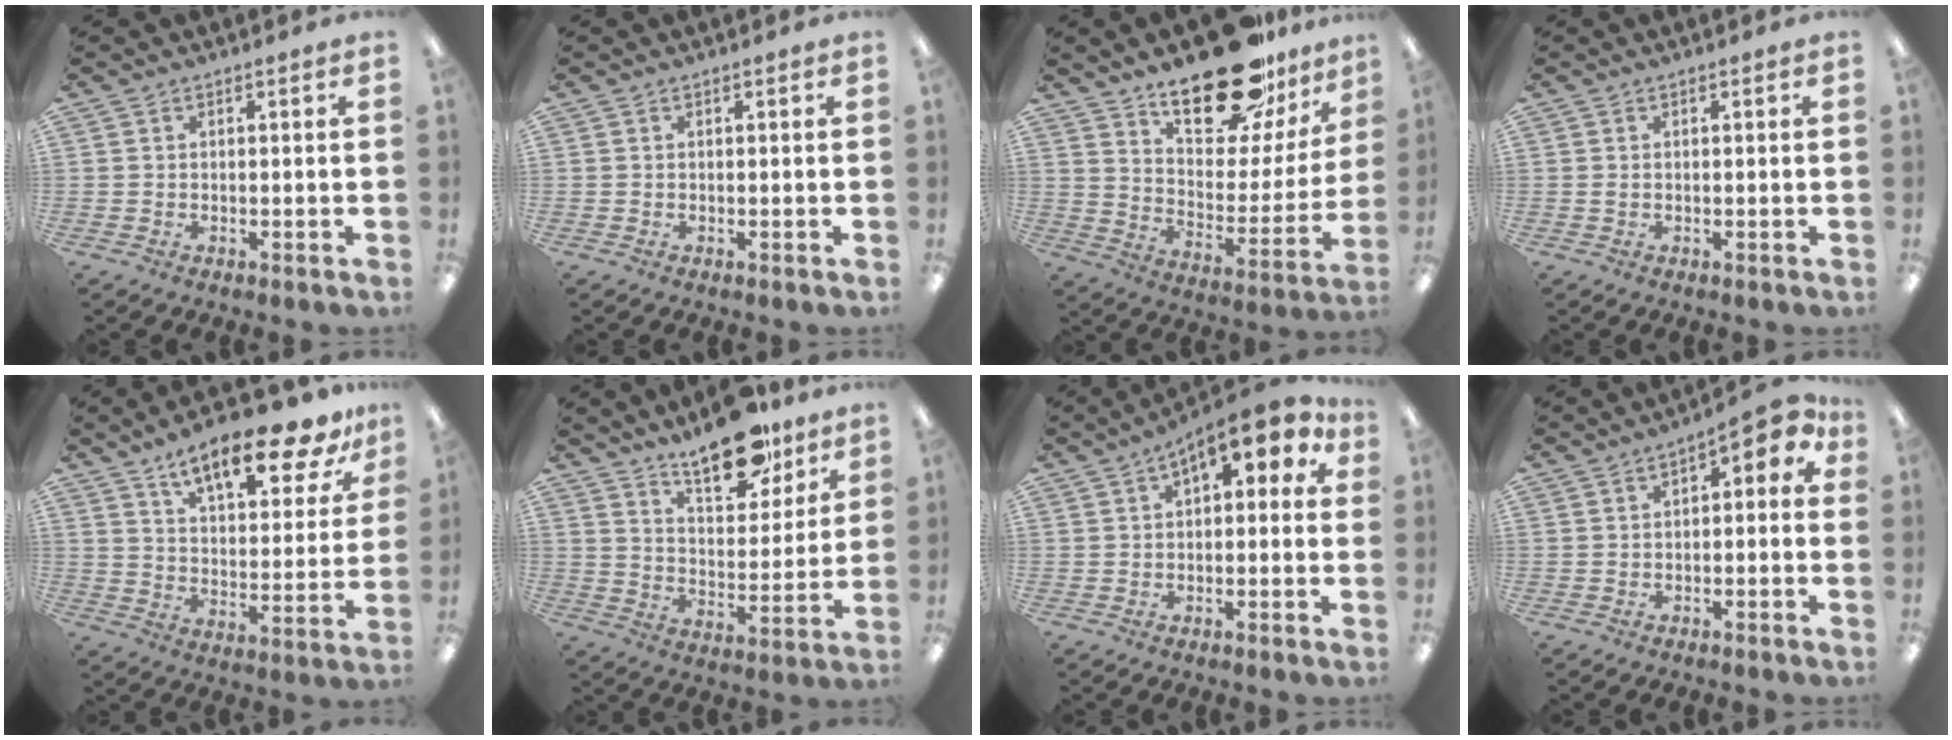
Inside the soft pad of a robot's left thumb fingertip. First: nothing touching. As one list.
[{"total": 0.0}, {"total": 23.9, "force": [18.1, 9.0, 12.8], "torque": [-0.188, -0.114, 0.304]}, {"total": 0.0}, {"total": 16.5, "force": [12.5, 4.9, 9.6], "torque": [-0.142, -0.075, 0.205]}, {"total": 15.2, "force": [12.1, 5.9, 6.9], "torque": [-0.093, -0.077, 0.211]}, {"total": 8.7, "force": [4.5, 3.7, 6.5], "torque": [-0.096, -0.017, 0.075]}, {"total": 5.1, "force": [1.1, 2.7, 4.2], "torque": [-0.057, -0.005, 0.011]}]